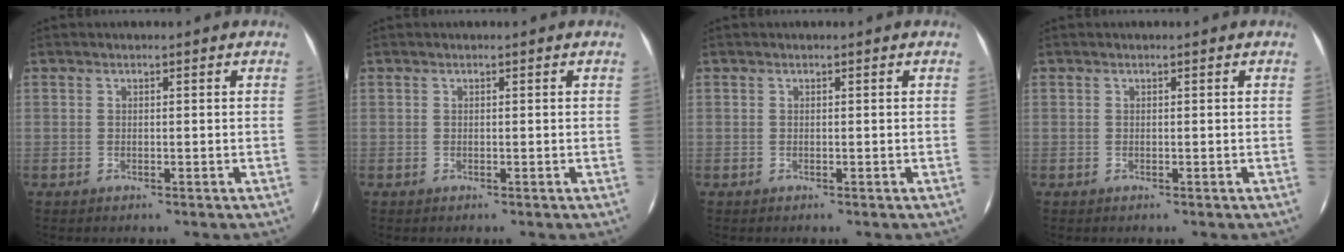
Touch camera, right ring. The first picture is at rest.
{"total": 0.0}
{"total": 0.0}
{"total": 0.0}